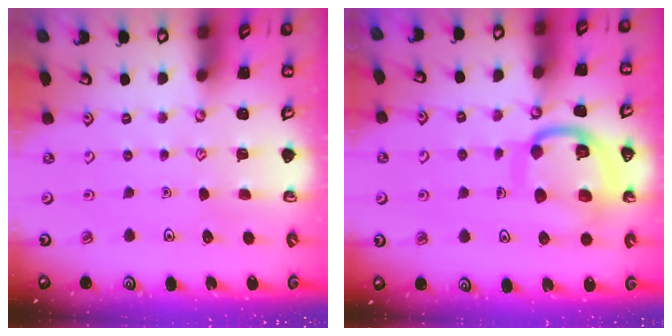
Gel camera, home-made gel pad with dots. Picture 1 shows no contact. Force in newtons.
{"total": 14.8, "press": 14.7, "slide": 1.6}